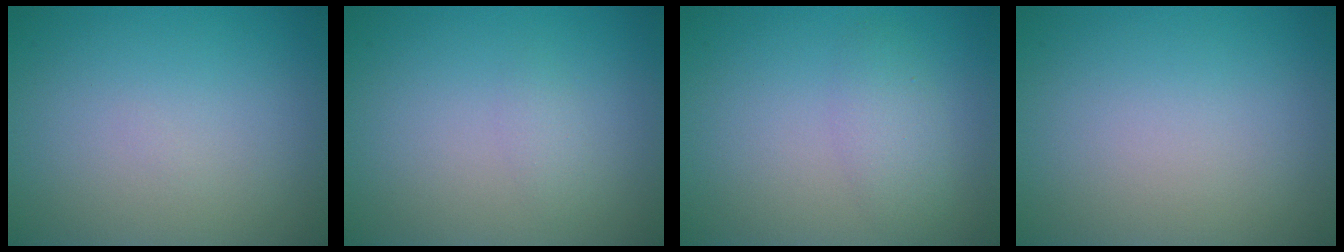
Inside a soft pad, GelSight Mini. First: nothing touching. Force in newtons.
{"total": 2.1, "press": 2.1, "slide": 0.2}
{"total": 2.2, "press": 2.2, "slide": 0.1}
{"total": 0.0}